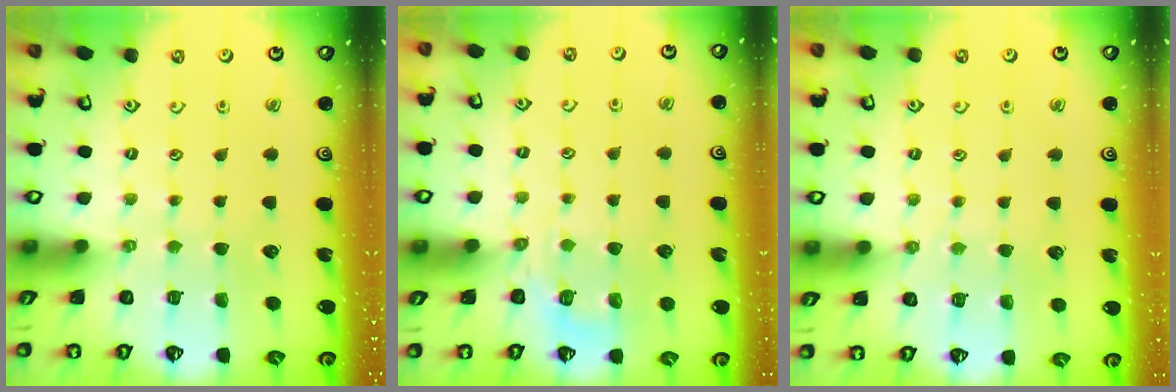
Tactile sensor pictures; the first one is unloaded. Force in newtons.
{"total": 3.8, "press": 3.3, "slide": 1.8}
{"total": 4.5, "press": 4.5, "slide": 0.6}